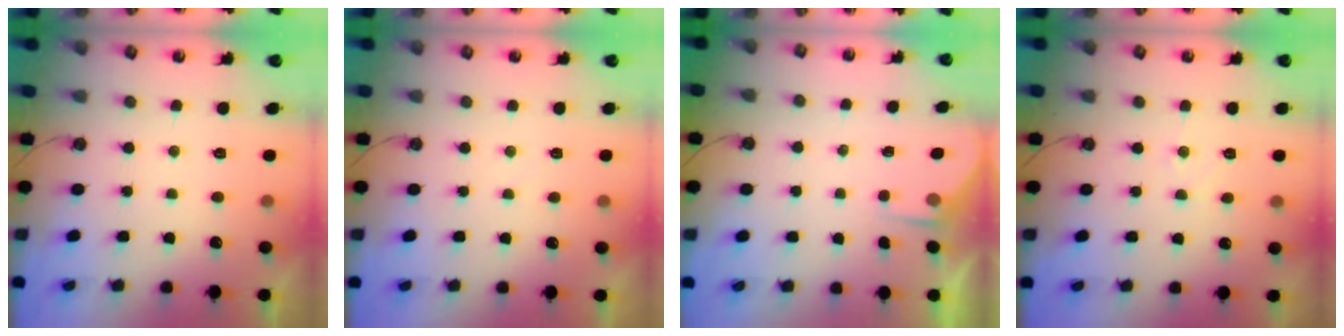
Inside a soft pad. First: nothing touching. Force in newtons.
{"total": 2.5, "press": 2.5, "slide": 0.4}
{"total": 1.6, "press": 1.6, "slide": 0.3}
{"total": 3.7, "press": 3.6, "slide": 0.6}